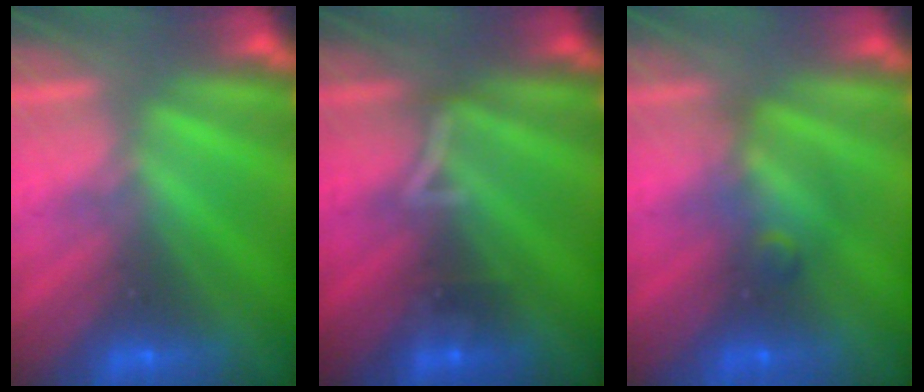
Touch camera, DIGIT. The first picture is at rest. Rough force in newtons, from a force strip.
{"total": 3.4}
{"total": 2.4}